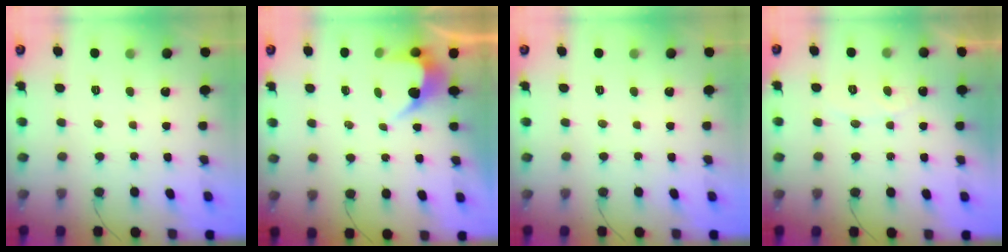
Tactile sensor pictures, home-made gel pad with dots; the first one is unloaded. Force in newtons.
{"total": 3.4, "press": 3.4, "slide": 0.3}
{"total": 0.0}
{"total": 4.4, "press": 4.4, "slide": 0.3}